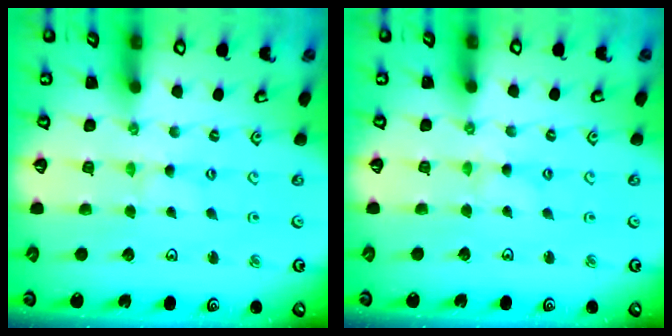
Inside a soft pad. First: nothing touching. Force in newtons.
{"total": 0.9, "press": 0.9, "slide": 0.2}